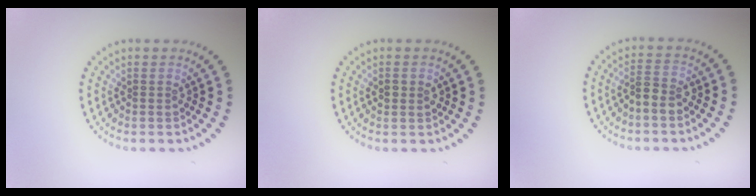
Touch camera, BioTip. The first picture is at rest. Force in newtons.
{"total": 1.5, "press": 1.5, "slide": 0.1}
{"total": 2.0, "press": 1.9, "slide": 0.7}